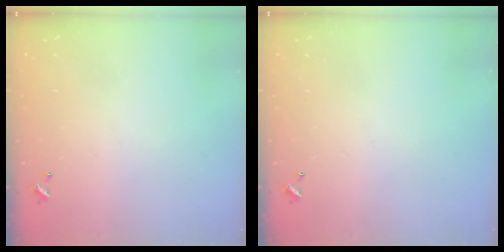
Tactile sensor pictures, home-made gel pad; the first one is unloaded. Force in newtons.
{"total": 0.0}